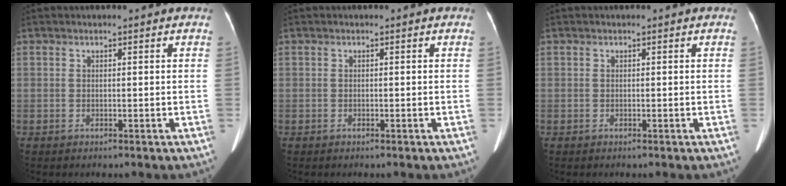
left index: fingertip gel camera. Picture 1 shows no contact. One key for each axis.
{"total": 0.0}
{"total": 0.0}